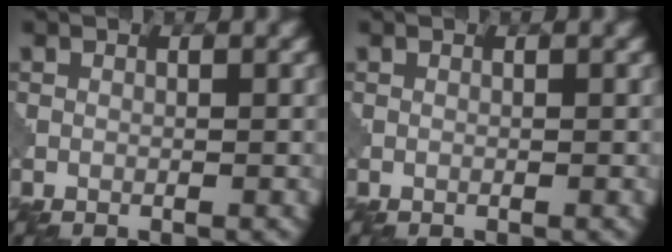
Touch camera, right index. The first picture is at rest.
{"total": 0.0}